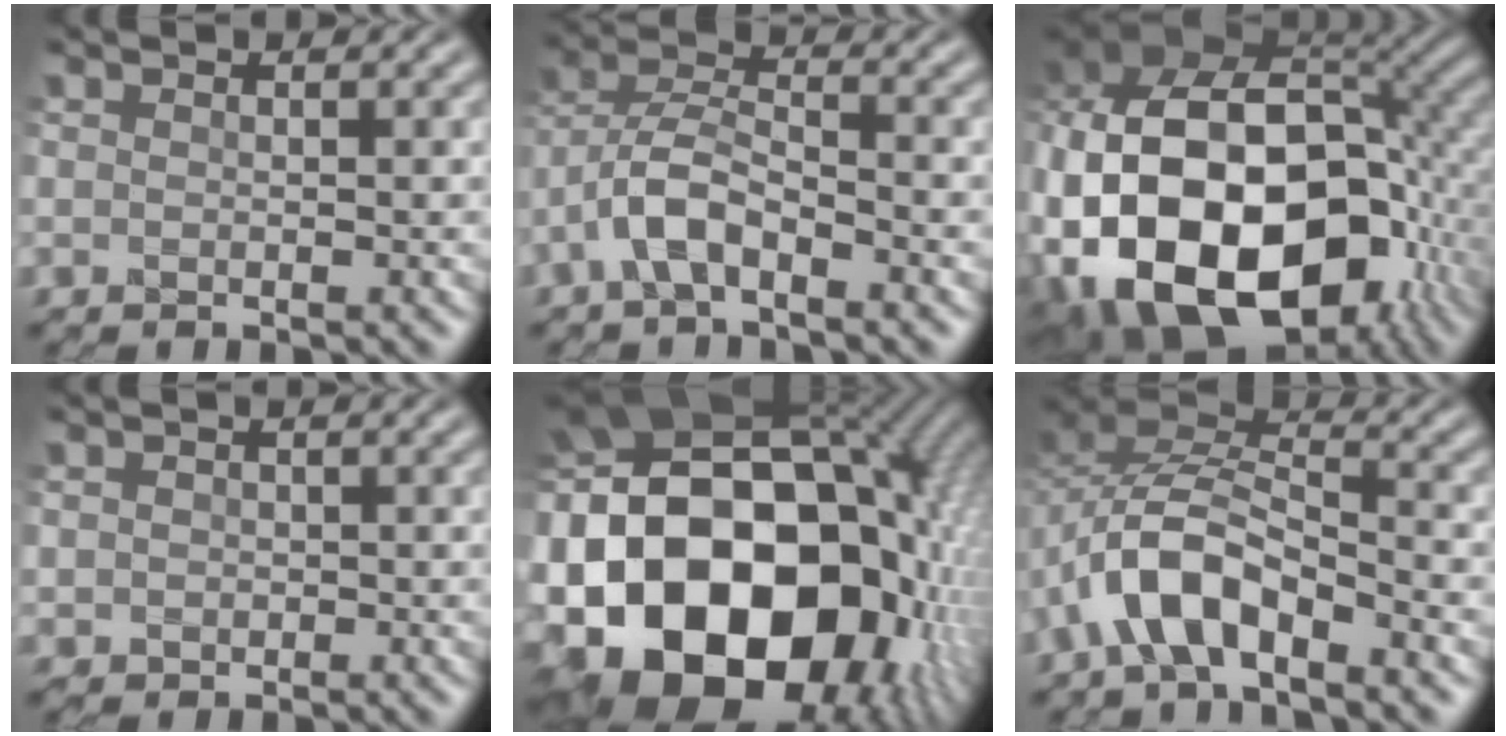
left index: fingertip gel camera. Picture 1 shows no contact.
{"total": 4.1, "force": [-2.2, 1.7, 3.0], "torque": [-0.055, 0.014, -0.048]}
{"total": 21.7, "force": [-4.6, 14.1, 15.8], "torque": [-0.321, -0.020, -0.062]}
{"total": 1.8, "force": [0.4, 1.7, 0.2], "torque": [0.017, 0.003, -0.010]}
{"total": 22.5, "force": [-3.6, 16.5, 14.8], "torque": [-0.295, -0.022, -0.049]}
{"total": 5.9, "force": [-3.0, 2.8, 4.2], "torque": [-0.070, 0.007, -0.061]}